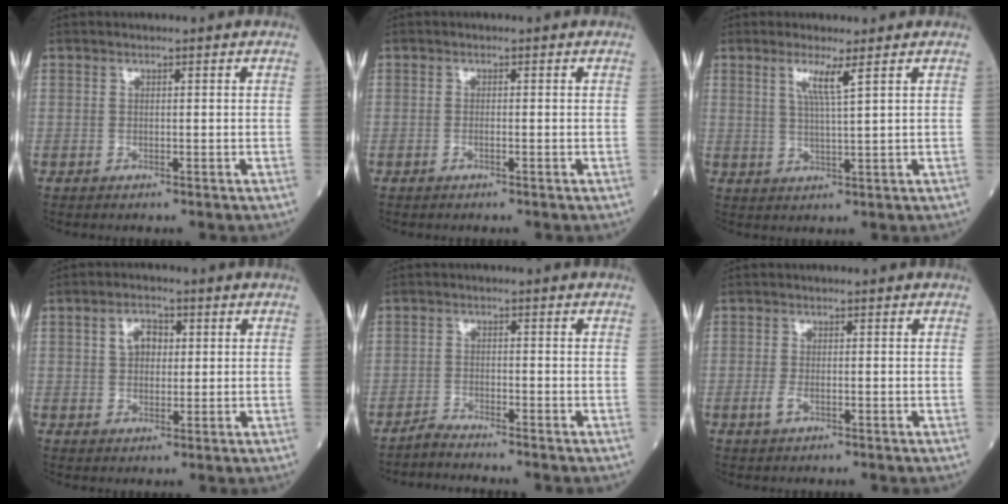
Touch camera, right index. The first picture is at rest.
{"total": 0.6, "force": [-0.3, 0.0, 0.6], "torque": [-0.013, 0.000, -0.004]}
{"total": 3.8, "force": [1.9, -0.6, 3.3], "torque": [-0.065, -0.006, 0.038]}
{"total": 4.2, "force": [1.1, 2.8, 2.8], "torque": [-0.047, 0.010, 0.019]}
{"total": 2.6, "force": [-2.5, -0.6, 0.1], "torque": [-0.008, -0.012, -0.049]}
{"total": 1.8, "force": [-0.6, 0.7, 1.6], "torque": [-0.034, -0.001, -0.011]}